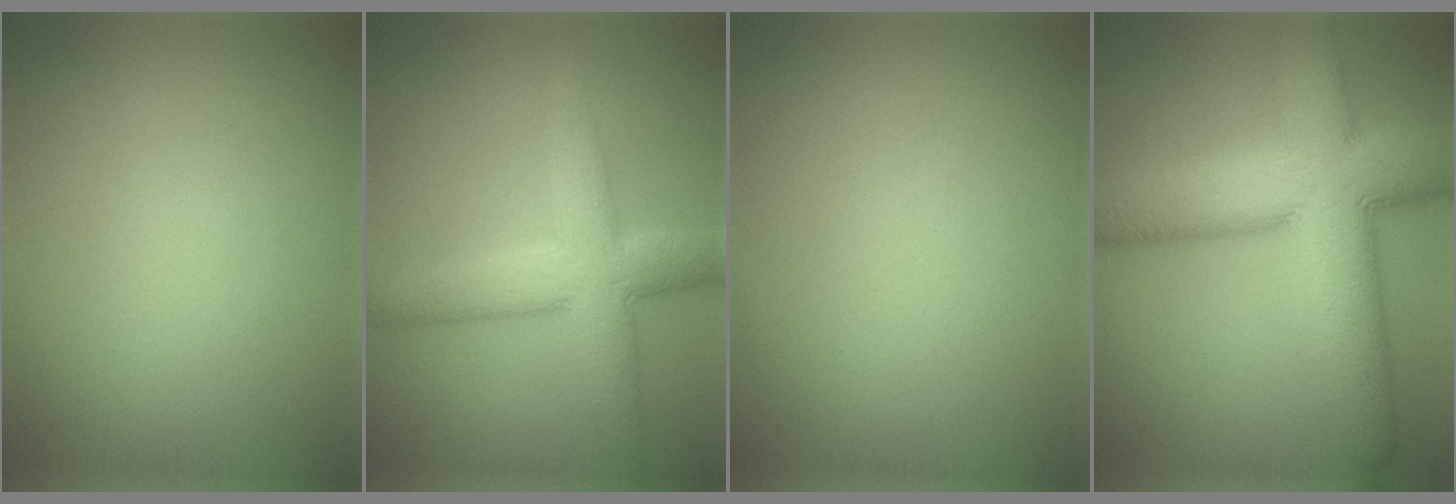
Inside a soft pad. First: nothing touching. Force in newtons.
{"total": 6.3, "press": 6.3, "slide": 0.1}
{"total": 0.0}
{"total": 12.2, "press": 12.2, "slide": 0.6}